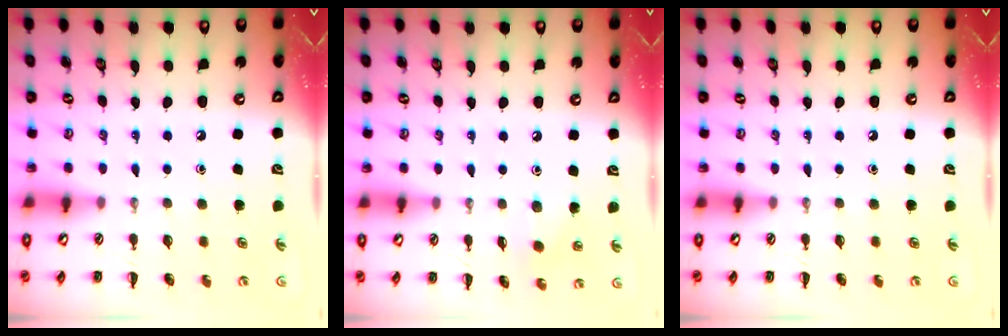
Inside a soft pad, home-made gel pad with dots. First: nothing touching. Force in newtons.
{"total": 3.0, "press": 2.9, "slide": 0.8}
{"total": 0.0}